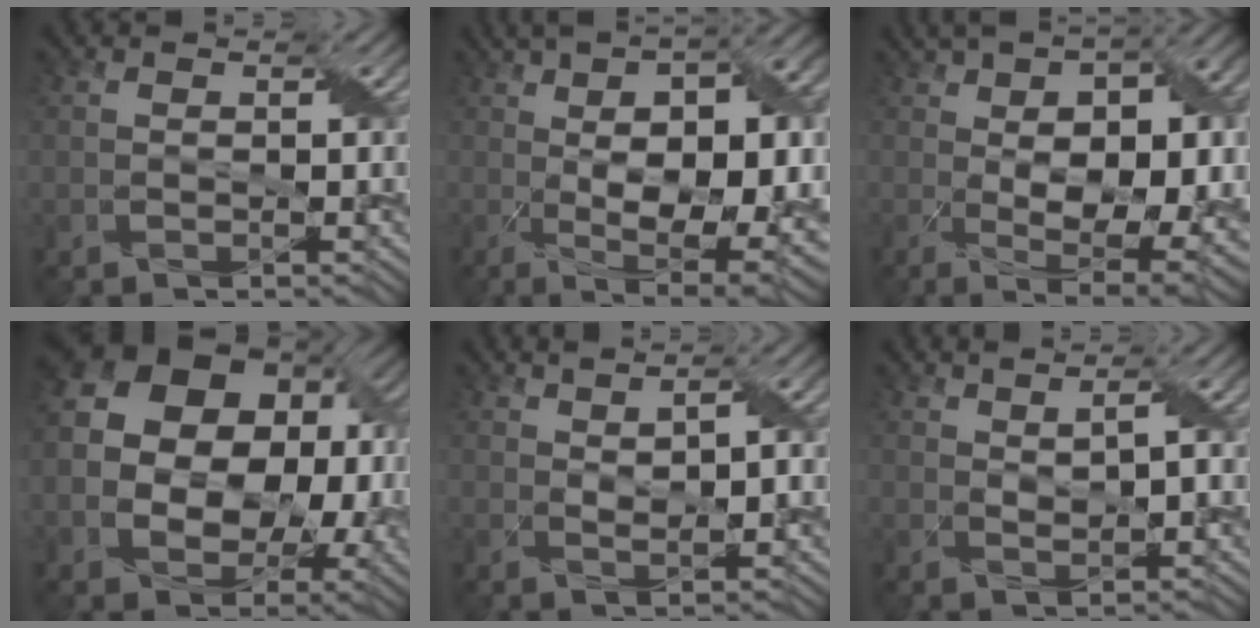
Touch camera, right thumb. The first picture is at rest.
{"total": 20.3, "force": [0.9, 8.4, 18.4], "torque": [-0.278, 0.025, 0.034]}
{"total": 19.0, "force": [1.4, 9.2, 16.6], "torque": [-0.259, 0.014, 0.049]}
{"total": 16.7, "force": [0.7, 12.5, 11.0], "torque": [-0.200, -0.007, 0.025]}
{"total": 5.1, "force": [1.5, 1.9, 4.5], "torque": [-0.072, 0.006, 0.026]}
{"total": 4.0, "force": [1.5, 1.2, 3.5], "torque": [-0.056, 0.000, 0.025]}